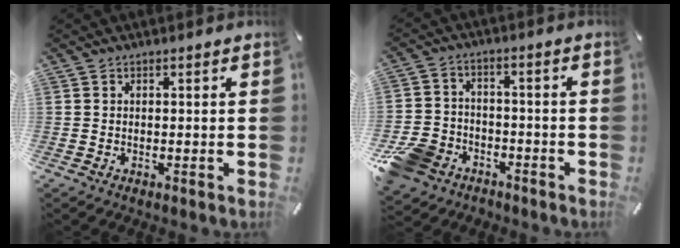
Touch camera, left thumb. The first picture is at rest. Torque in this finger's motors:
{"motor_torque": [-0.11, 0.36, 0.51, 0.46, 0.14]}